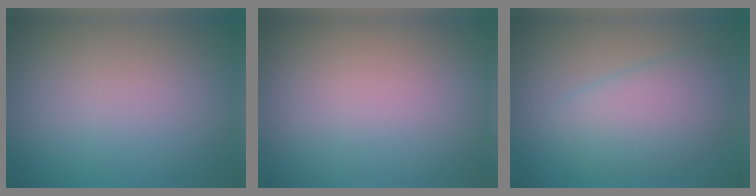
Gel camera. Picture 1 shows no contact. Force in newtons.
{"total": 0.0}
{"total": 4.4, "press": 4.4, "slide": 0.1}